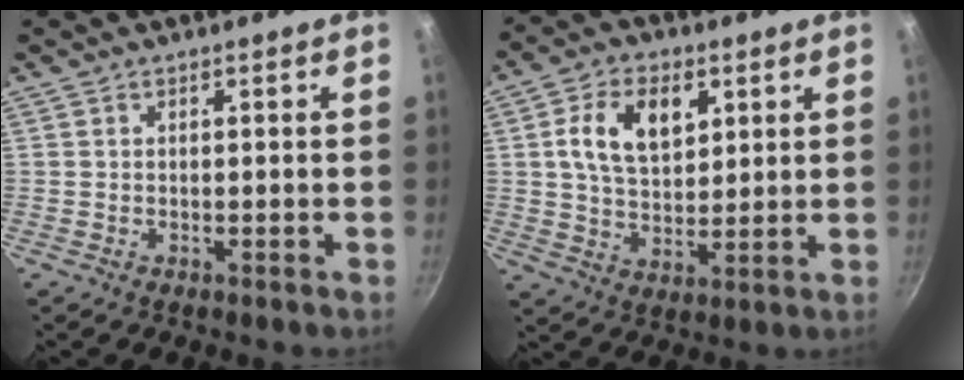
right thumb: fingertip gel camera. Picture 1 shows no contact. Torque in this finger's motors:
{"motor_torque": [-0.02, 0.25, 0.65, 0.15, 0.10]}